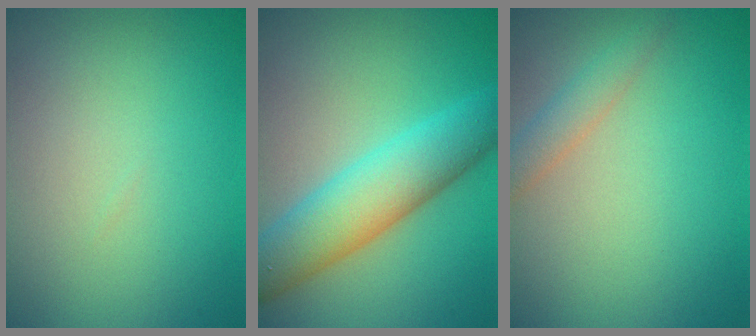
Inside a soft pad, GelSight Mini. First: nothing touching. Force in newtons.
{"total": 6.5, "press": 6.5, "slide": 0.3}
{"total": 1.8, "press": 1.8, "slide": 0.1}